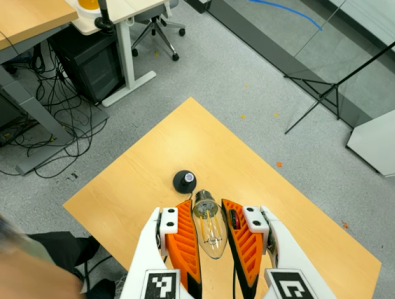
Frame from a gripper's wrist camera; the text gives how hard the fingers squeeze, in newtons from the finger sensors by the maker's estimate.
{"total": 19.7, "left": 21.3, "right": 18.1}